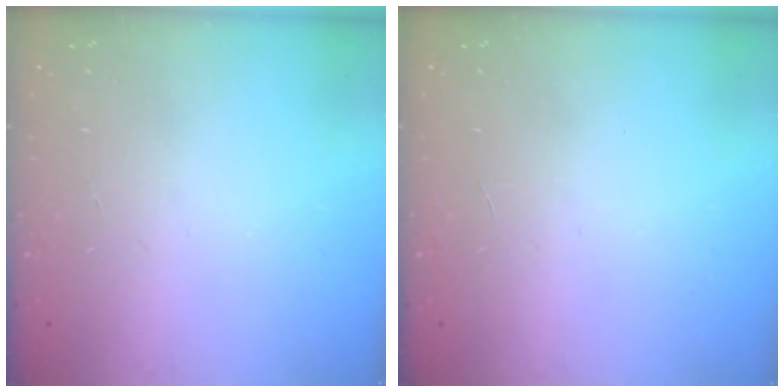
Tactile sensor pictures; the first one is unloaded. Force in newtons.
{"total": 0.0}